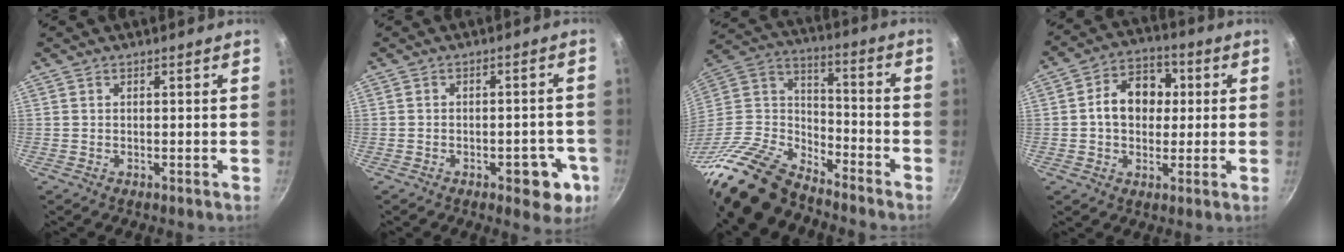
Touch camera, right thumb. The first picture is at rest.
{"total": 7.8, "force": [-3.1, 4.0, 5.9], "torque": [-0.040, 0.018, -0.034]}
{"total": 21.5, "force": [-16.4, 10.0, 9.6], "torque": [-0.172, 0.089, -0.319]}
{"total": 11.1, "force": [1.1, 8.5, 7.0], "torque": [-0.070, 0.019, 0.003]}